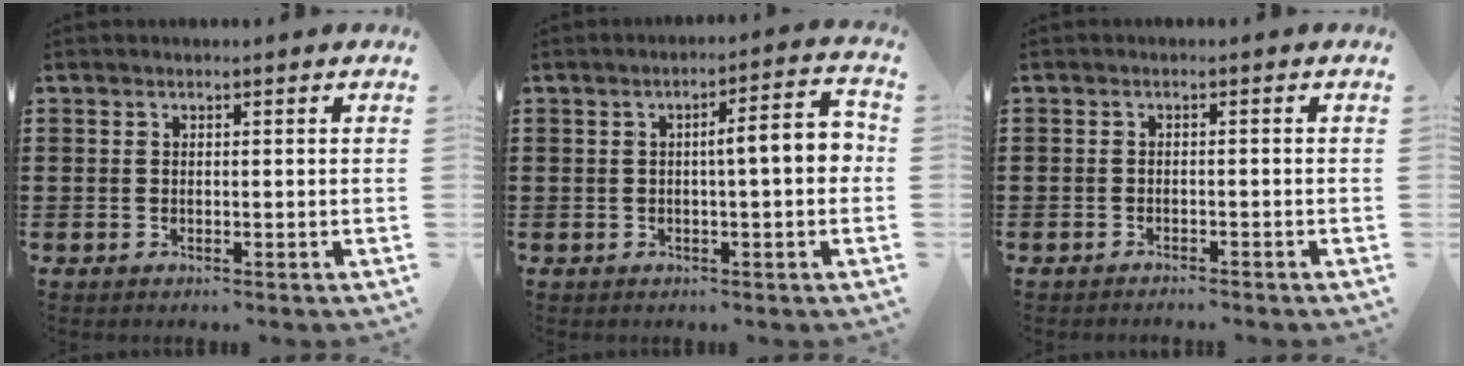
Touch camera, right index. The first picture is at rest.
{"total": 5.8, "force": [0.1, 0.8, 5.7], "torque": [-0.088, -0.002, -0.007]}
{"total": 1.0, "force": [-1.0, 0.0, 0.0], "torque": [-0.003, 0.001, -0.022]}